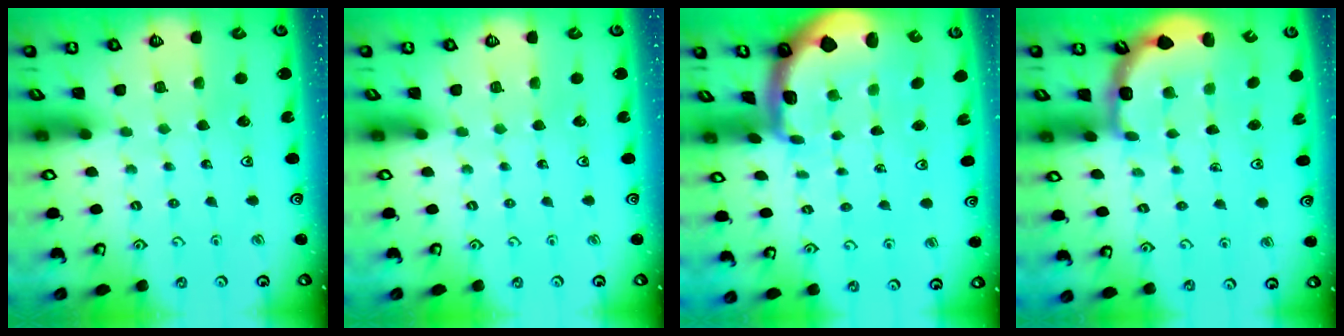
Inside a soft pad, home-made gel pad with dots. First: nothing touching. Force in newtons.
{"total": 0.0}
{"total": 1.7, "press": 1.7, "slide": 0.4}
{"total": 3.2, "press": 2.5, "slide": 2.0}